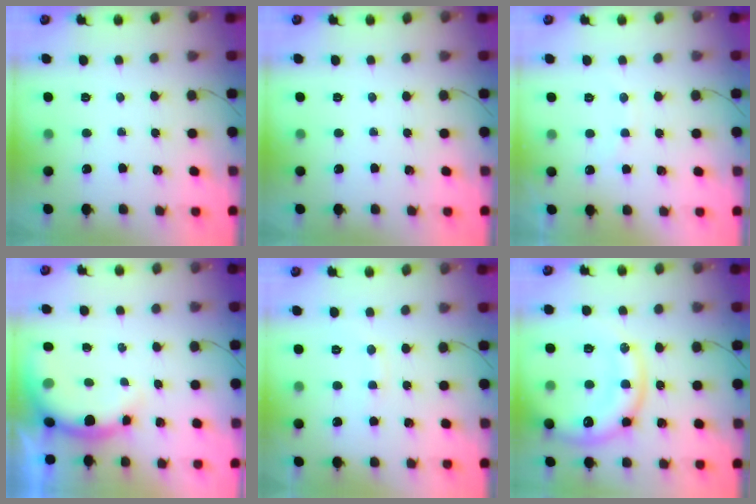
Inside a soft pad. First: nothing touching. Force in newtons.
{"total": 0.0}
{"total": 6.3, "press": 6.2, "slide": 1.0}
{"total": 8.3, "press": 8.2, "slide": 1.0}
{"total": 6.3, "press": 6.2, "slide": 1.4}
{"total": 18.5, "press": 18.3, "slide": 2.7}